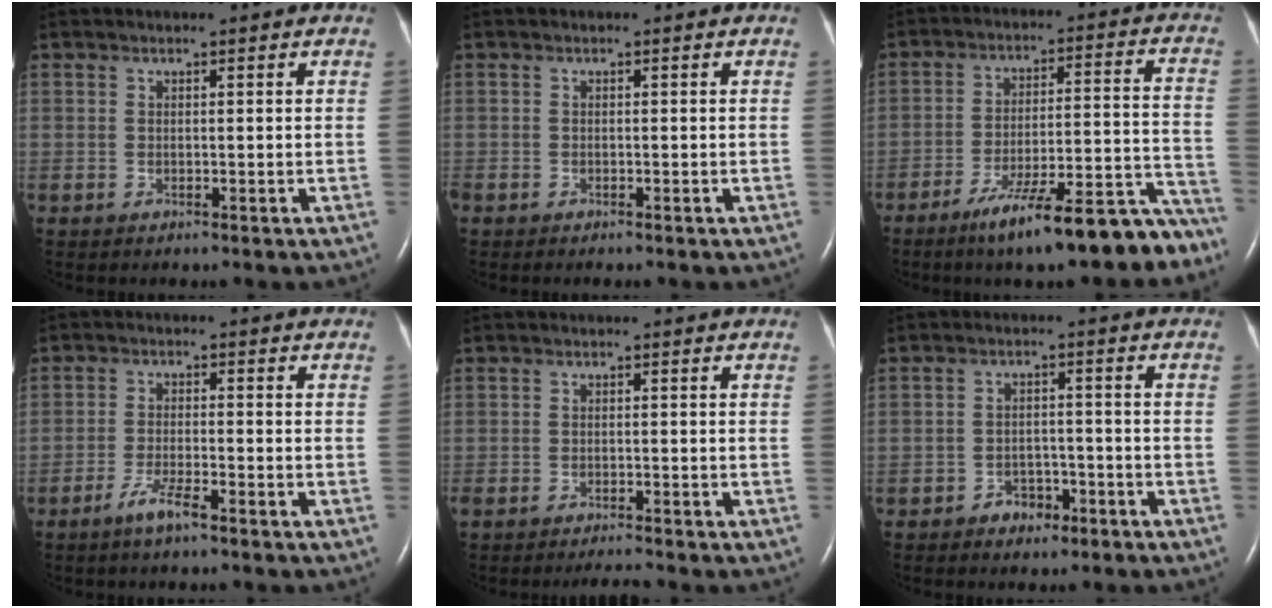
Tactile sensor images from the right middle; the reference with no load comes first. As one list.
[{"total": 0.7, "force": [-0.6, 0.2, 0.2], "torque": [-0.007, -0.001, -0.012]}, {"total": 18.1, "force": [-14.2, 3.0, 10.8], "torque": [-0.103, 0.044, -0.214]}, {"total": 3.7, "force": [-2.6, 0.1, 2.6], "torque": [-0.057, -0.005, -0.052]}, {"total": 2.2, "force": [-2.1, -0.3, 0.6], "torque": [-0.015, -0.009, -0.034]}, {"total": 3.3, "force": [-2.3, 2.1, 1.3], "torque": [-0.014, 0.010, -0.030]}]